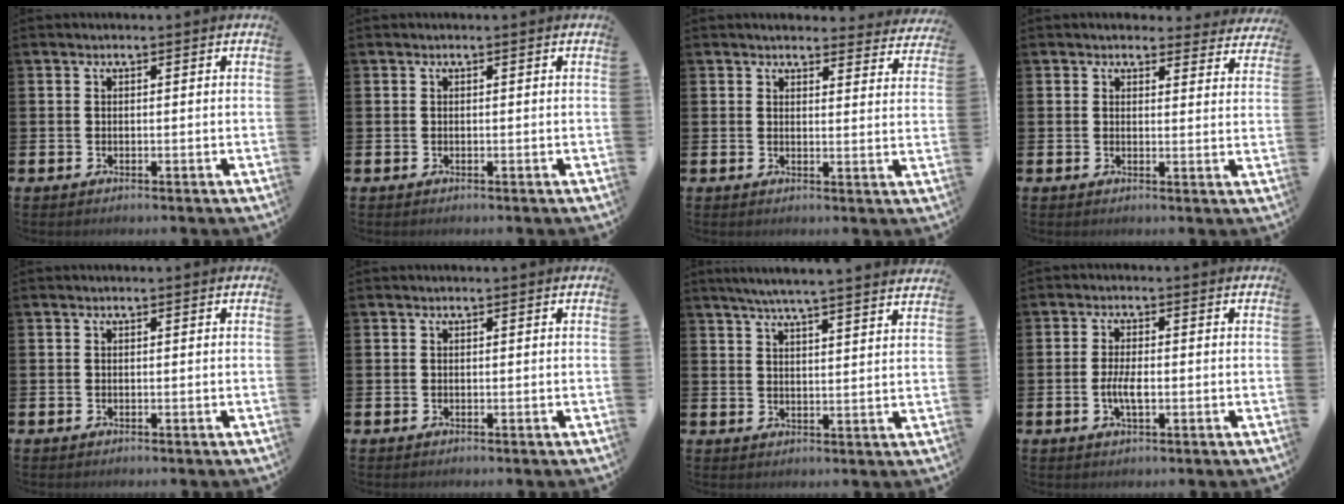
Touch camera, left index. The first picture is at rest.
{"total": 0.0}
{"total": 3.5, "force": [3.4, 0.7, 0.0], "torque": [0.002, -0.021, 0.059]}
{"total": 3.3, "force": [3.1, 1.0, -0.1], "torque": [0.003, -0.018, 0.055]}
{"total": 0.0}
{"total": 0.0}
{"total": 5.4, "force": [5.2, -0.6, 1.4], "torque": [-0.039, -0.026, 0.090]}
{"total": 3.2, "force": [-0.6, 1.2, 2.9], "torque": [-0.057, -0.001, -0.015]}